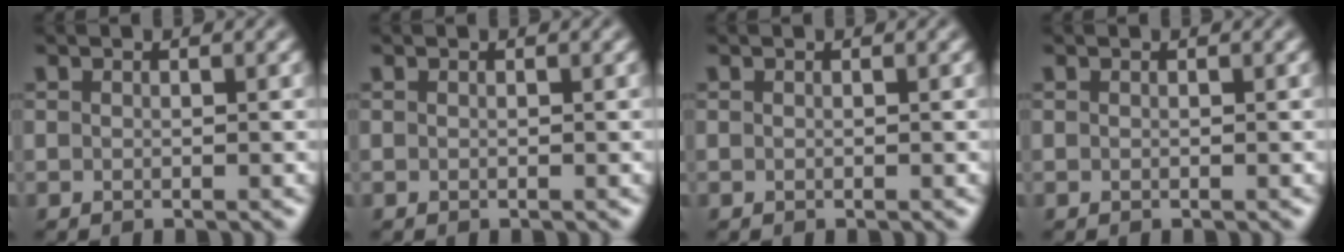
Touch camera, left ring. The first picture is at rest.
{"total": 0.0}
{"total": 0.0}
{"total": 0.0}